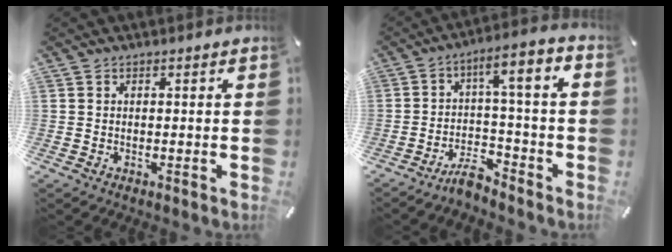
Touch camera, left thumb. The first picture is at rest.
{"total": 7.6, "force": [-4.3, 1.6, 6.1], "torque": [-0.111, 0.022, -0.082]}